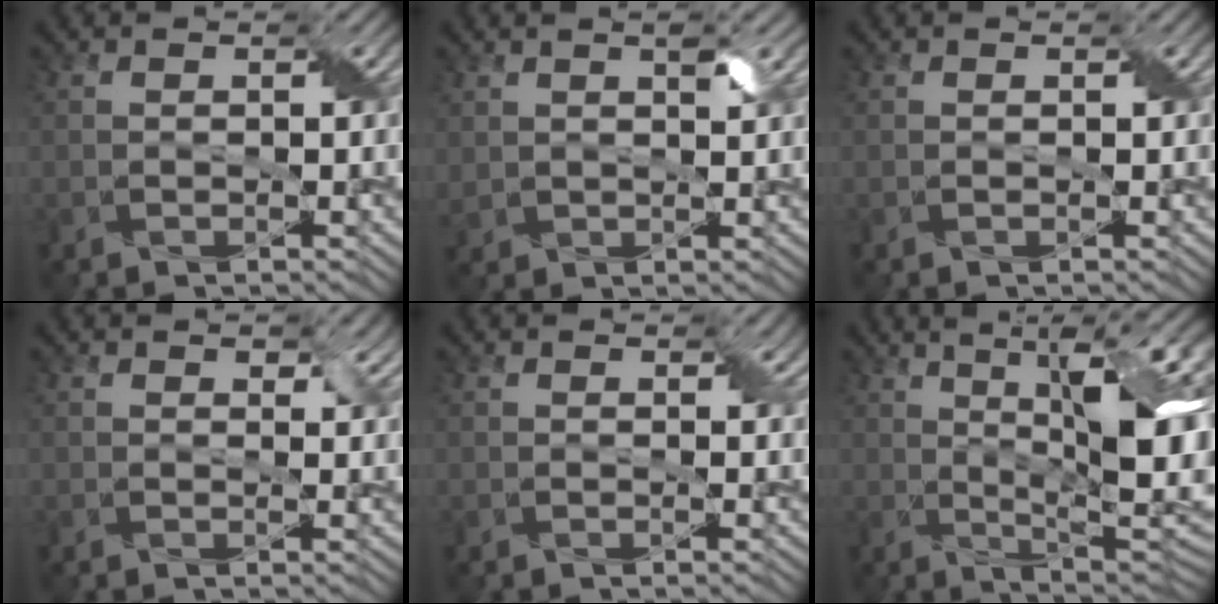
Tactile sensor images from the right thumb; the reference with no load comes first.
{"total": 3.3, "force": [1.8, 1.7, 2.2], "torque": [-0.054, 0.001, 0.037]}
{"total": 0.0}
{"total": 2.6, "force": [1.6, 1.4, 1.6], "torque": [-0.026, -0.004, 0.028]}
{"total": 1.4, "force": [0.8, 0.8, 0.9], "torque": [-0.013, -0.003, 0.015]}
{"total": 16.7, "force": [4.0, 5.3, 15.3], "torque": [-0.223, 0.026, 0.065]}